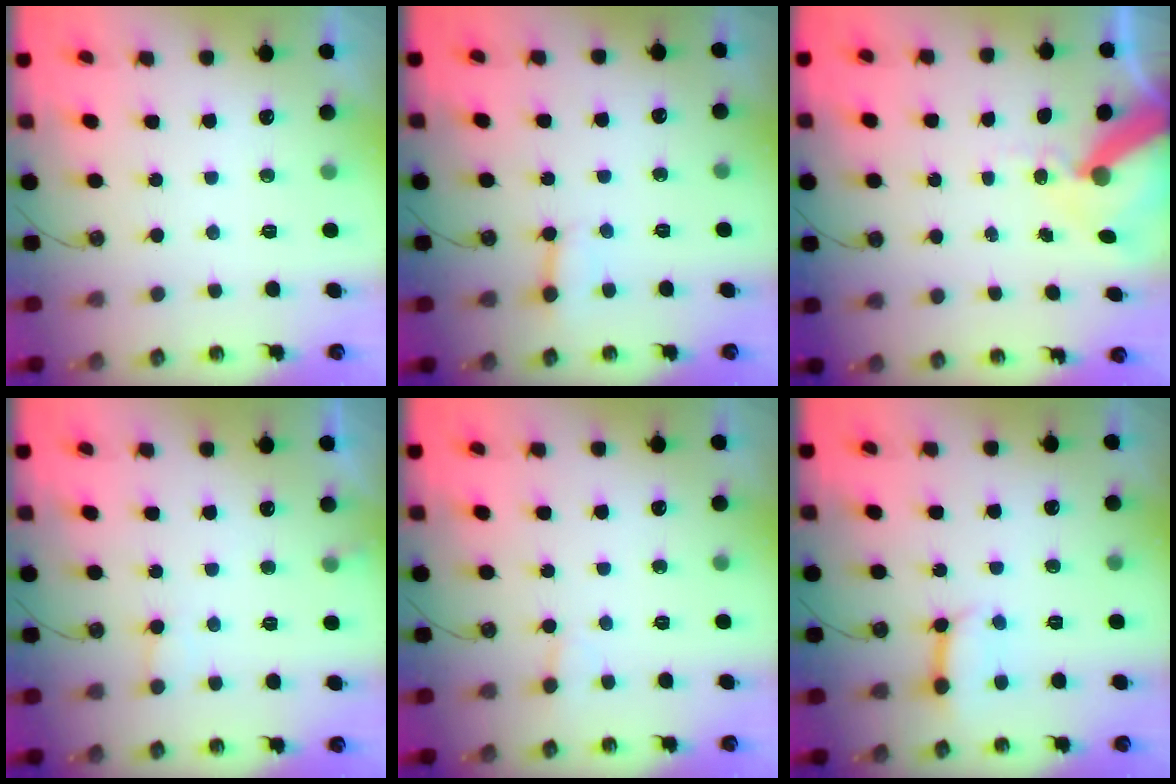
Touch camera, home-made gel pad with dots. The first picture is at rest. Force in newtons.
{"total": 2.5, "press": 2.5, "slide": 0.2}
{"total": 11.5, "press": 11.4, "slide": 1.6}
{"total": 6.1, "press": 6.0, "slide": 0.5}
{"total": 3.3, "press": 3.3, "slide": 0.4}
{"total": 7.9, "press": 7.8, "slide": 0.9}